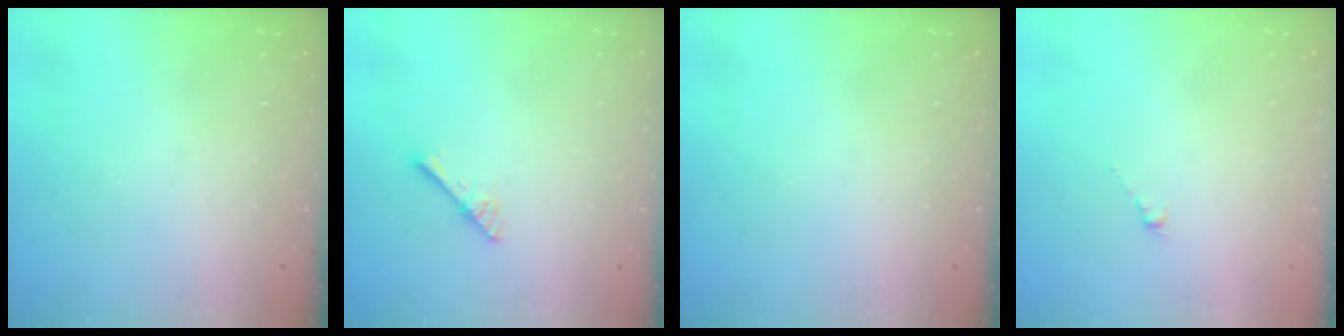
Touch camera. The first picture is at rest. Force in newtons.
{"total": 2.9, "press": 2.9, "slide": 0.2}
{"total": 0.0}
{"total": 0.5, "press": 0.3, "slide": 0.4}